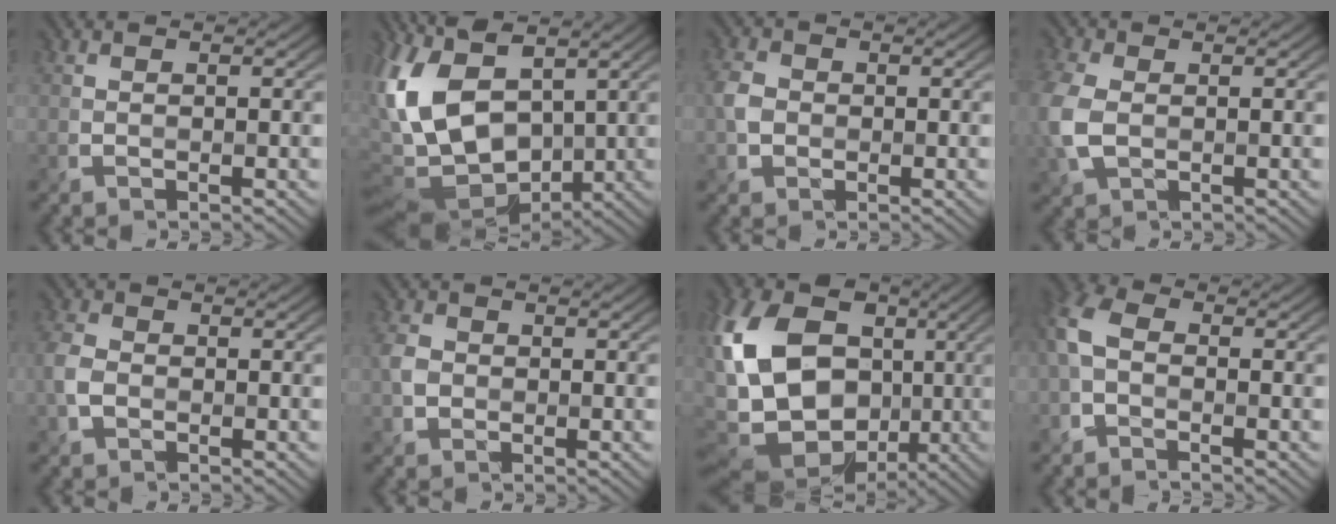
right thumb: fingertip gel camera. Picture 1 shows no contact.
{"total": 15.9, "force": [2.0, 9.4, 12.7], "torque": [-0.299, 0.007, 0.027]}
{"total": 2.8, "force": [-0.4, 2.5, 1.2], "torque": [-0.031, 0.002, -0.017]}
{"total": 6.1, "force": [-0.6, 4.2, 4.3], "torque": [-0.143, -0.005, -0.016]}
{"total": 3.4, "force": [-1.0, 2.6, 2.0], "torque": [-0.056, -0.002, -0.029]}
{"total": 2.5, "force": [-0.4, 2.2, 1.1], "torque": [-0.028, 0.001, -0.015]}
{"total": 19.7, "force": [-1.0, 14.5, 13.3], "torque": [-0.303, 0.005, -0.002]}
{"total": 4.6, "force": [-1.0, 3.1, 3.3], "torque": [-0.087, 0.008, -0.037]}